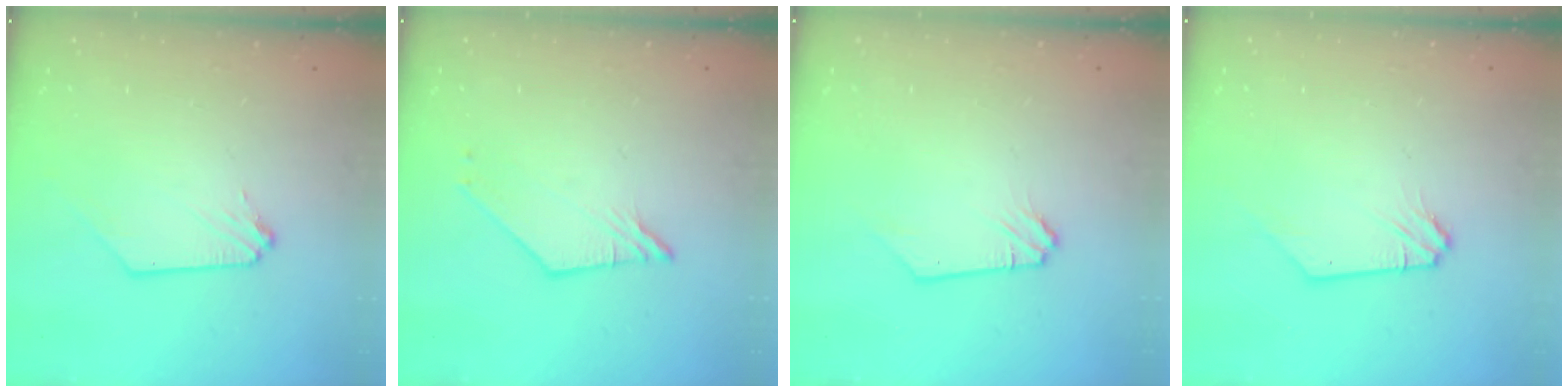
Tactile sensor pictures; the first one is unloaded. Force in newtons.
{"total": 2.7, "press": 2.7, "slide": 0.2}
{"total": 0.0}
{"total": 0.8, "press": 0.7, "slide": 0.1}